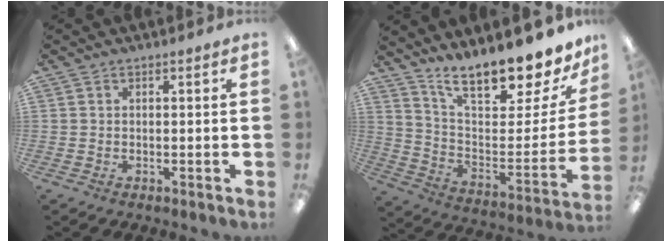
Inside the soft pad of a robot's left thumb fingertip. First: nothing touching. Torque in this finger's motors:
{"motor_torque": [0.44, 0.37, 1.50, -1.27, 0.11]}